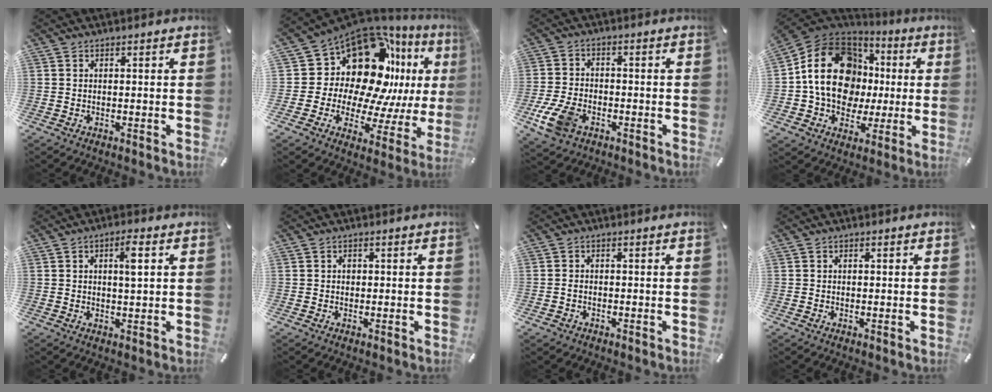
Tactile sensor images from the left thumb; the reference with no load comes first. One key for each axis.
{"total": 20.7, "fx": 9.4, "fy": 13.4, "fz": 12.6, "tx": -0.215, "ty": -0.101, "tz": 0.169}
{"total": 8.7, "fx": -3.9, "fy": 5.7, "fz": 5.4, "tx": -0.132, "ty": 0.007, "tz": -0.074}
{"total": 20.3, "fx": 1.5, "fy": 16.8, "fz": 11.4, "tx": -0.210, "ty": 0.000, "tz": 0.031}
{"total": 4.5, "fx": 1.4, "fy": 1.5, "fz": 4.1, "tx": -0.069, "ty": 0.002, "tz": 0.017}
{"total": 1.0, "fx": 0.0, "fy": 0.9, "fz": 0.4, "tx": -0.001, "ty": 0.001, "tz": -0.002}
{"total": 1.3, "fx": -0.5, "fy": 1.0, "fz": 0.7, "tx": -0.014, "ty": 0.003, "tz": -0.011}
{"total": 0.7, "fx": 0.0, "fy": 0.6, "fz": 0.2, "tx": -0.004, "ty": 0.005, "tz": -0.001}